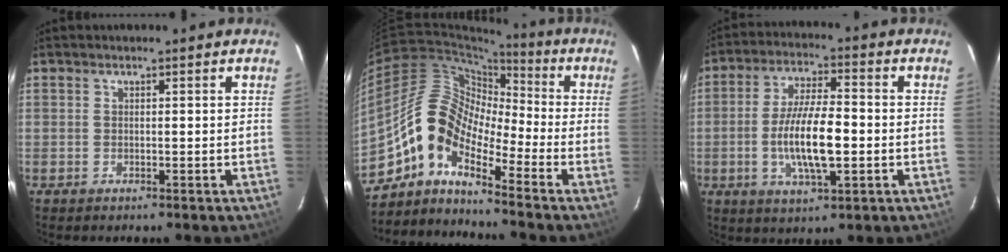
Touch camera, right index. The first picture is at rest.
{"total": 10.7, "force": [-6.6, 4.6, 7.1], "torque": [-0.111, 0.019, -0.145]}
{"total": 11.8, "force": [-2.2, 3.5, 11.1], "torque": [-0.216, -0.003, -0.039]}